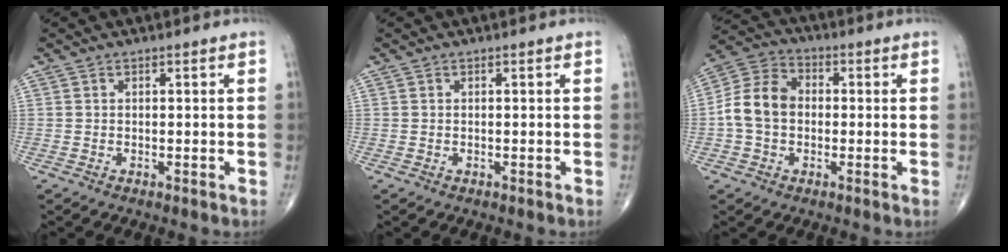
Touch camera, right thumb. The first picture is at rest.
{"total": 0.0}
{"total": 9.5, "force": [-0.5, 7.3, 6.1], "torque": [-0.109, 0.031, -0.021]}